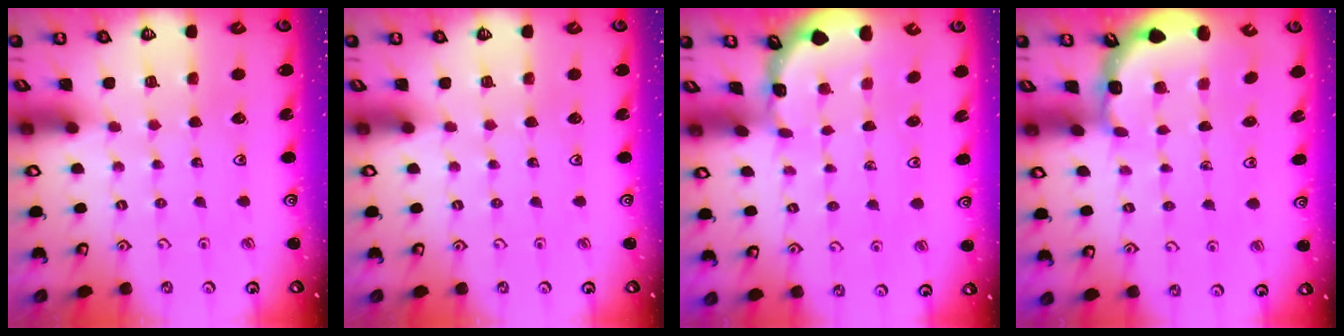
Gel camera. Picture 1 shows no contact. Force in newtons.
{"total": 0.0}
{"total": 0.7, "press": 0.6, "slide": 0.1}
{"total": 2.3, "press": 2.1, "slide": 0.9}